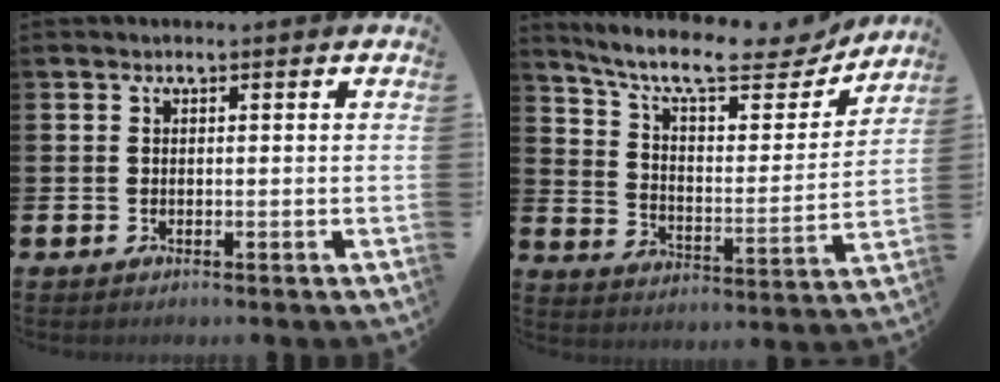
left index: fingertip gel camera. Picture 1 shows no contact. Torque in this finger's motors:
{"motor_torque": [0.97, -1.16, 0.55, 0.15]}